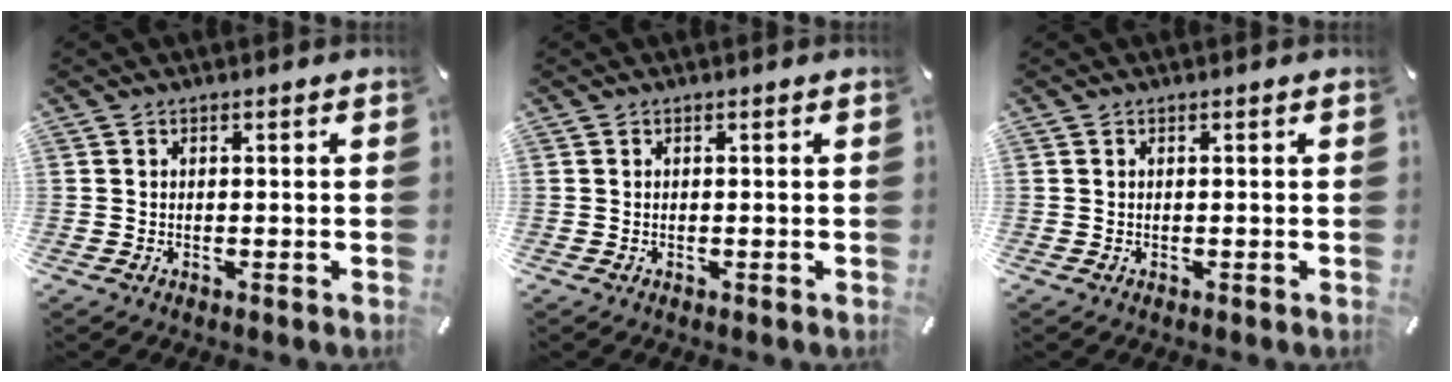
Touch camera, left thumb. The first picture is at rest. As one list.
[{"total": 0.0}, {"total": 0.0}]